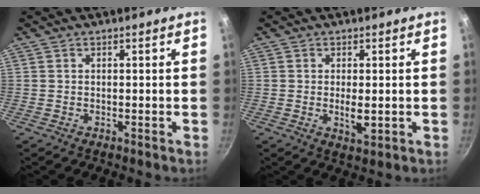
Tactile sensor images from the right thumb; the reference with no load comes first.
{"total": 3.5, "force": [-0.3, 1.3, 3.2], "torque": [-0.059, -0.010, -0.001]}